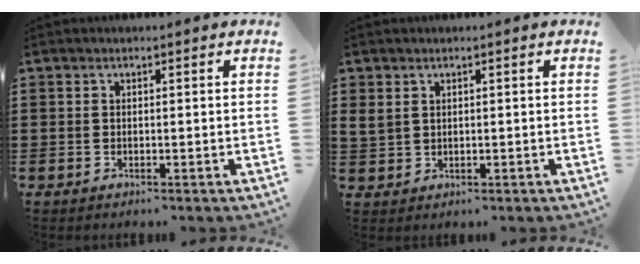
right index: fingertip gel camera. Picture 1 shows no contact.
{"total": 1.6, "force": [1.1, 1.0, 0.7], "torque": [-0.018, 0.002, 0.020]}